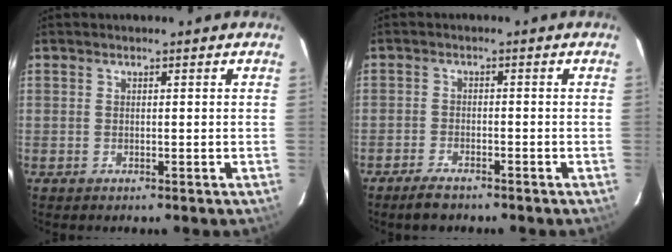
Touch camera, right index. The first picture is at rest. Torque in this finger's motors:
{"motor_torque": [0.31, -0.28, -0.12, -0.03]}